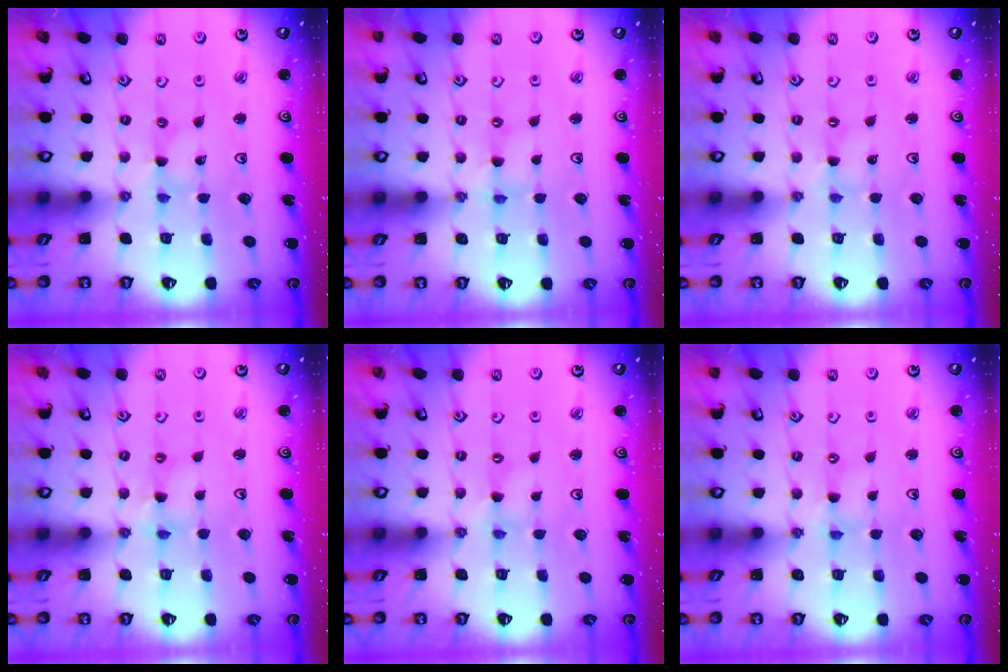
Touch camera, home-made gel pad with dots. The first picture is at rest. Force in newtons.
{"total": 0.0}
{"total": 0.0}
{"total": 4.3, "press": 4.3, "slide": 0.3}
{"total": 0.0}
{"total": 0.0}